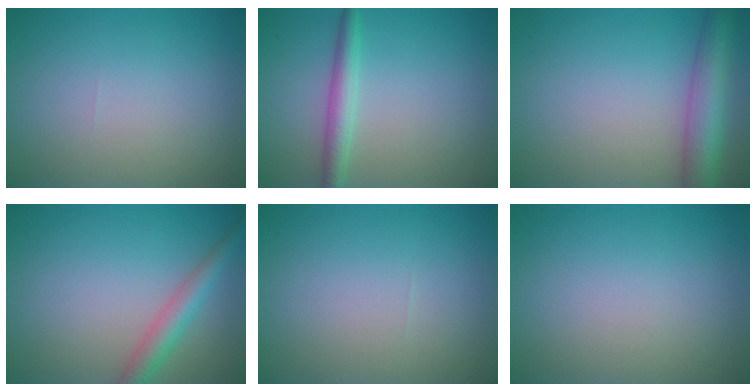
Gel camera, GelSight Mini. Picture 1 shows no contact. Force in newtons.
{"total": 2.5, "press": 2.5, "slide": 0.1}
{"total": 5.7, "press": 5.7, "slide": 0.2}
{"total": 3.1, "press": 3.1, "slide": 0.1}
{"total": 0.0}
{"total": 0.0}